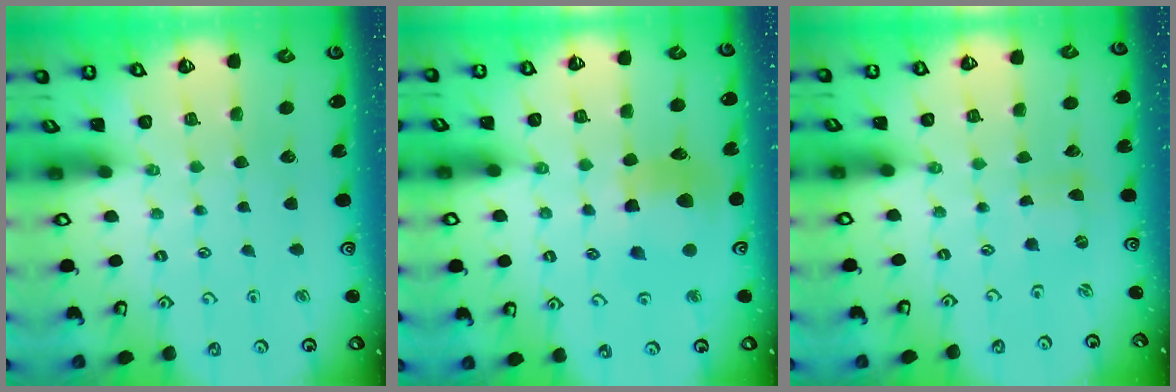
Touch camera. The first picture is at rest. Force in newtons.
{"total": 11.1, "press": 10.9, "slide": 1.6}
{"total": 0.0}